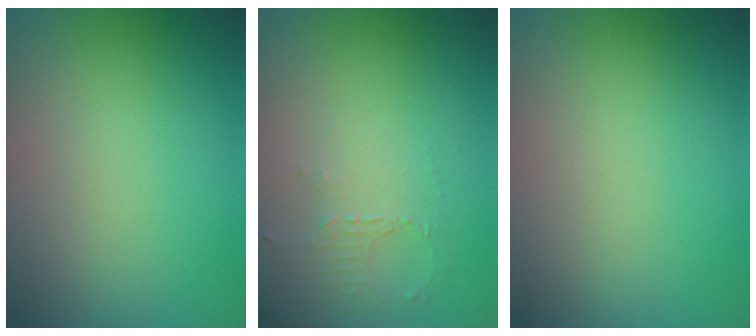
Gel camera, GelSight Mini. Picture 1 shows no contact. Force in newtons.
{"total": 2.2, "press": 1.7, "slide": 1.5}
{"total": 0.0}